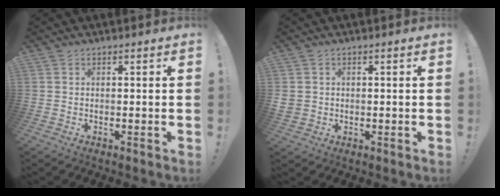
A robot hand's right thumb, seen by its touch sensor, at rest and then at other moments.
{"total": 2.8, "force": [0.3, 2.7, 0.8], "torque": [-0.021, -0.001, 0.007]}